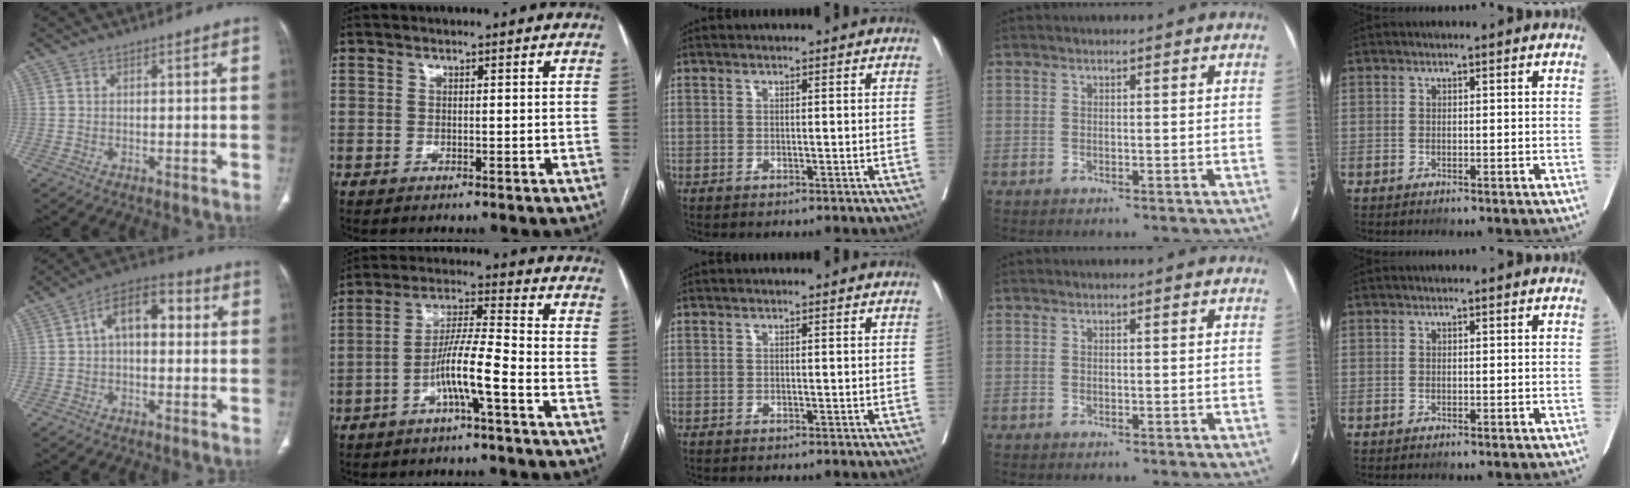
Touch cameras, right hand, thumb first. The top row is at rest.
{"thumb": {"total": 9.9, "force": [1.1, 5.9, 7.9], "torque": [-0.107, 0.035, 0.006]}, "index": {"total": 7.9, "force": [-3.6, -0.2, 7.0], "torque": [-0.139, 0.015, -0.067]}}